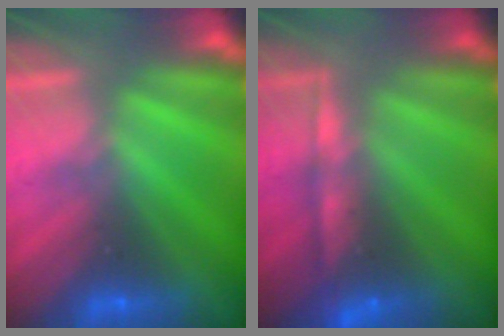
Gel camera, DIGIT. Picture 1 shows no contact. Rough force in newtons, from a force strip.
{"total": 6.8}